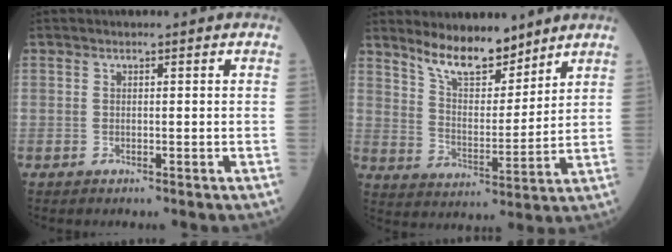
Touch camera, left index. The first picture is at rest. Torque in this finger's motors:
{"motor_torque": [0.17, -0.55, 0.21, 0.04]}